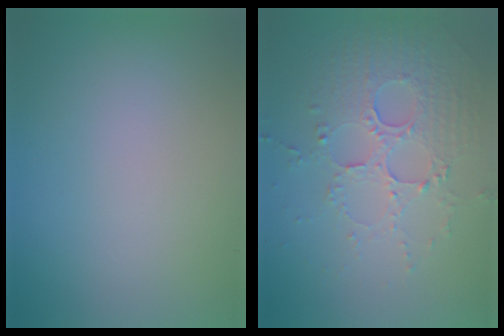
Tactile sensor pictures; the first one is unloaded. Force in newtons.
{"total": 5.3, "press": 3.7, "slide": 3.9}